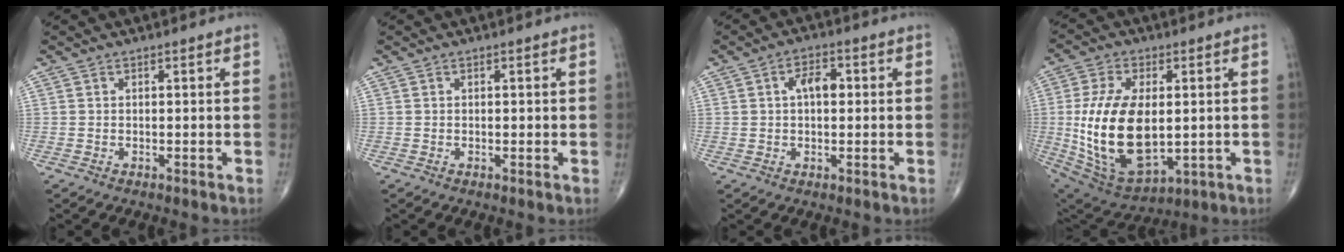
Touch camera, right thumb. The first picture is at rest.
{"total": 0.6, "force": [0.0, 0.3, 0.5], "torque": [-0.005, 0.000, 0.002]}
{"total": 4.8, "force": [0.8, 2.7, 3.9], "torque": [-0.059, 0.010, 0.009]}
{"total": 20.5, "force": [-0.4, 11.1, 17.3], "torque": [-0.336, -0.013, 0.015]}